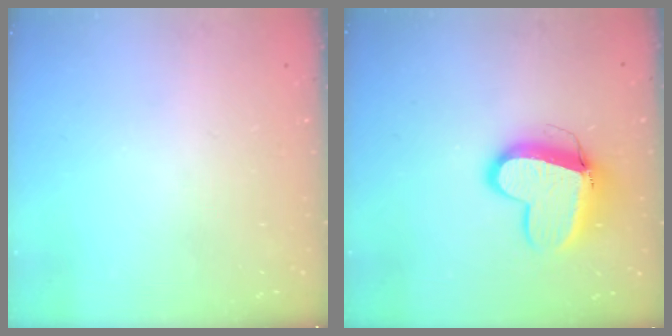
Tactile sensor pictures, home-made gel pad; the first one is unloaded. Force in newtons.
{"total": 12.4, "press": 12.3, "slide": 1.7}